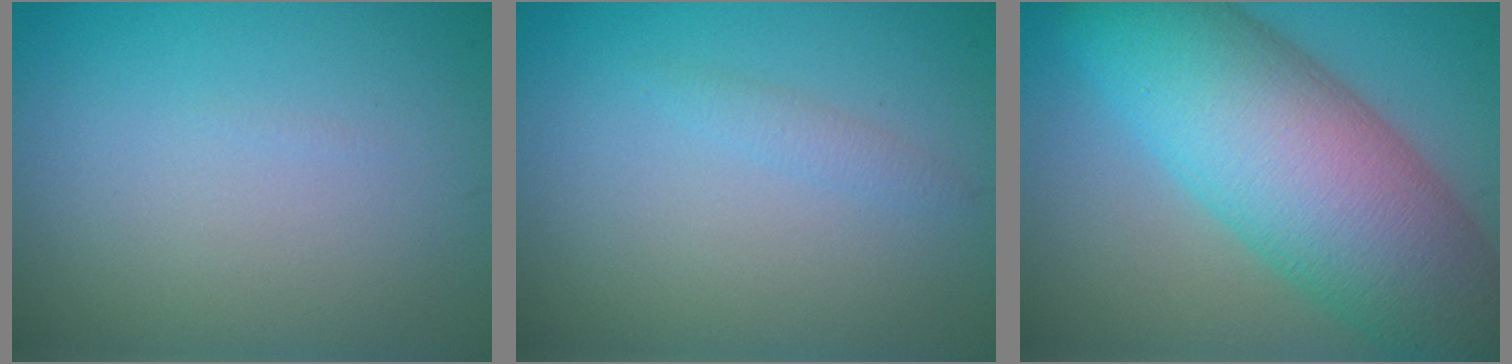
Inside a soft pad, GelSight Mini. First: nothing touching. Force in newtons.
{"total": 1.0, "press": 1.0, "slide": 0.1}
{"total": 13.9, "press": 13.9, "slide": 0.3}